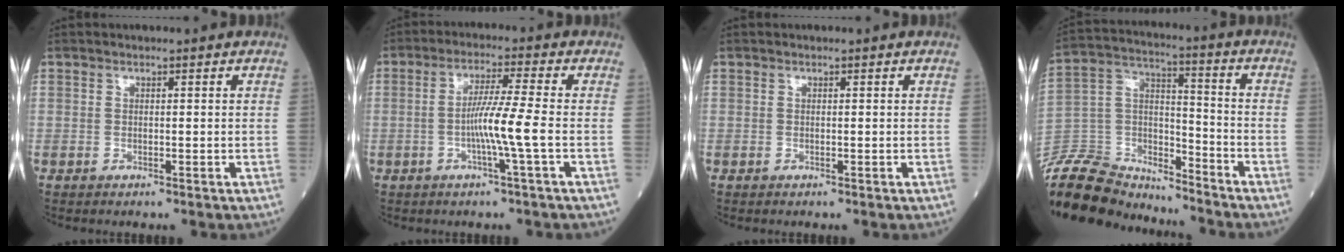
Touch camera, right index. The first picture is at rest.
{"total": 6.4, "force": [-1.5, -1.2, 6.1], "torque": [-0.117, 0.000, -0.030]}
{"total": 0.0}
{"total": 20.5, "force": [-19.1, 5.7, 4.6], "torque": [-0.129, 0.025, -0.330]}